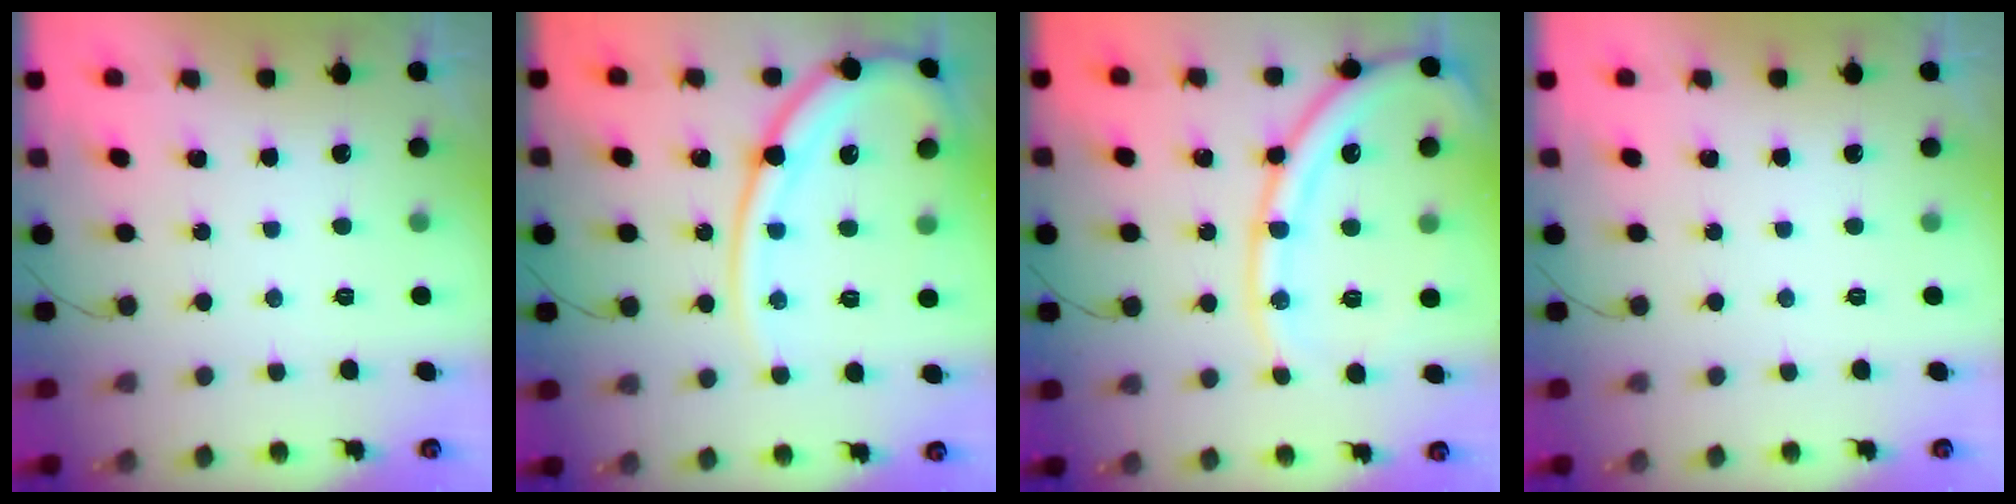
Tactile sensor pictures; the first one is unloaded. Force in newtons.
{"total": 16.0, "press": 15.9, "slide": 1.7}
{"total": 16.0, "press": 15.8, "slide": 2.1}
{"total": 0.0}